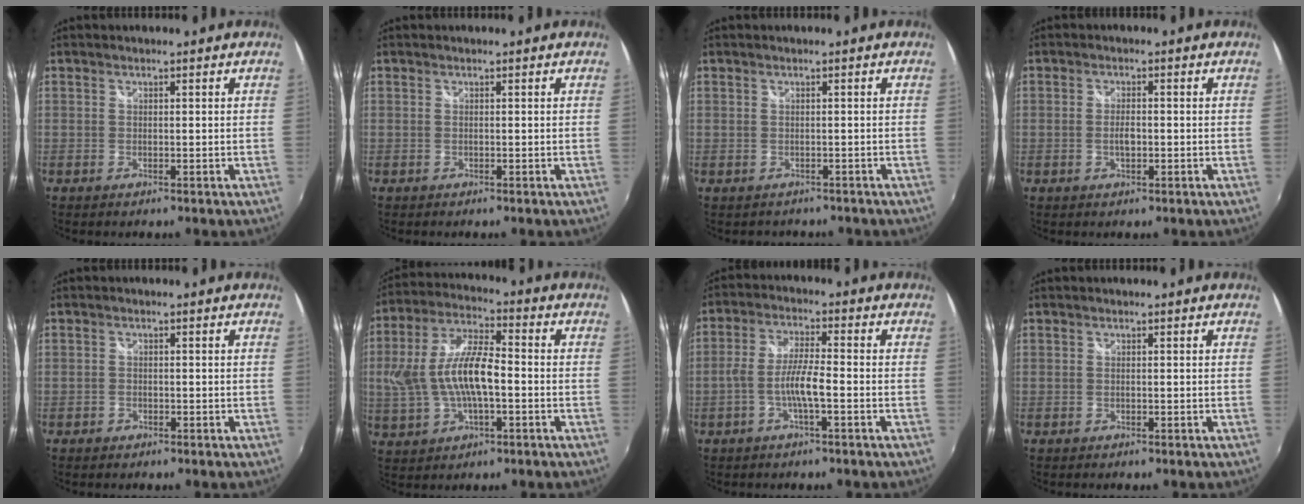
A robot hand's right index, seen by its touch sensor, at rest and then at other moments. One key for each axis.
{"total": 0.0}
{"total": 1.6, "fx": -0.9, "fy": 1.3, "fz": 0.1, "tx": -0.003, "ty": -0.001, "tz": -0.008}
{"total": 2.6, "fx": -0.5, "fy": 1.3, "fz": 2.2, "tx": -0.039, "ty": -0.002, "tz": -0.008}
{"total": 0.6, "fx": -0.6, "fy": 0.1, "fz": 0.0, "tx": 0.000, "ty": 0.001, "tz": -0.012}
{"total": 13.7, "fx": -1.3, "fy": 5.9, "fz": 12.3, "tx": -0.252, "ty": 0.009, "tz": -0.020}
{"total": 6.2, "fx": -2.2, "fy": 0.7, "fz": 5.7, "tx": -0.120, "ty": 0.005, "tz": -0.040}
{"total": 0.0}